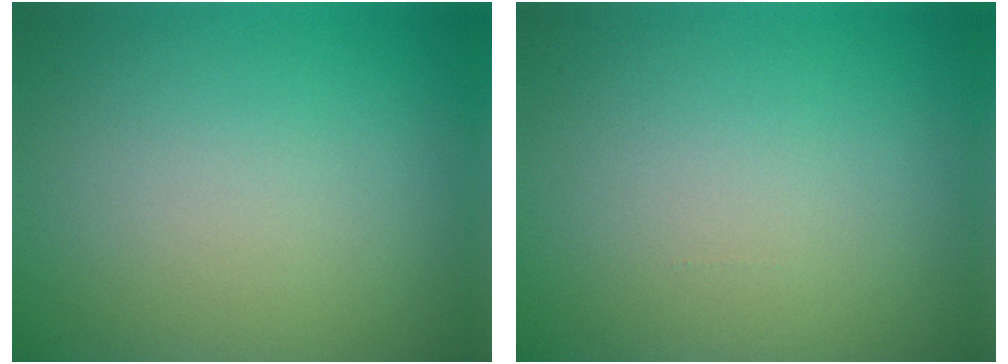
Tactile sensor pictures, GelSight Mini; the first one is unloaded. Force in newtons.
{"total": 0.0}